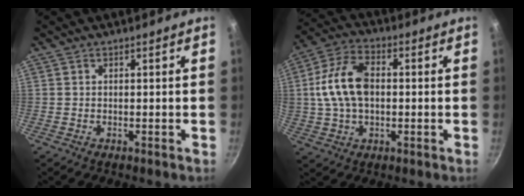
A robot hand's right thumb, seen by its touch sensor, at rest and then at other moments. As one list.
[{"total": 13.1, "force": [0.9, 8.0, 10.2], "torque": [-0.188, 0.024, 0.008]}]